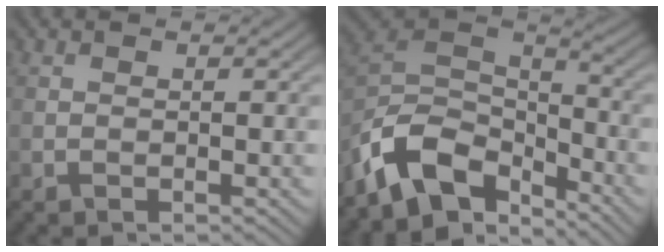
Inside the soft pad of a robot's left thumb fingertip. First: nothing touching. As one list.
[{"total": 11.8, "force": [-7.4, 6.3, 6.7], "torque": [-0.144, 0.003, -0.159]}]